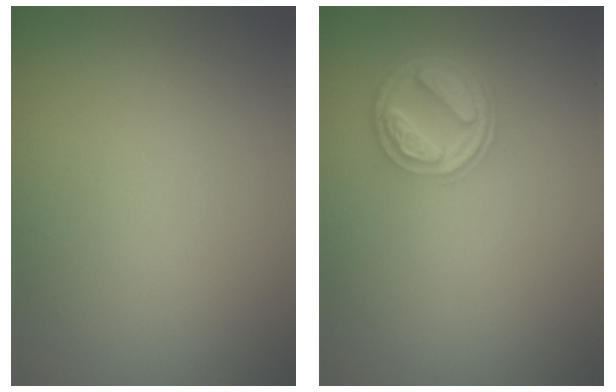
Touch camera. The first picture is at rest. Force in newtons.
{"total": 4.5, "press": 3.5, "slide": 2.8}